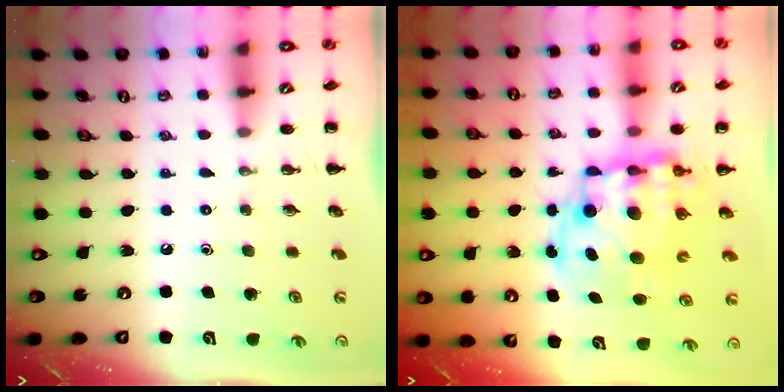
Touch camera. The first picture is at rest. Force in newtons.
{"total": 14.5, "press": 14.1, "slide": 3.3}